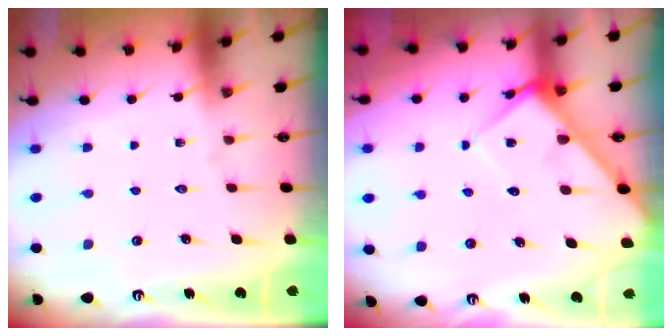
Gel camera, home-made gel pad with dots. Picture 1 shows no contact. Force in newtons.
{"total": 6.4, "press": 6.4, "slide": 0.7}